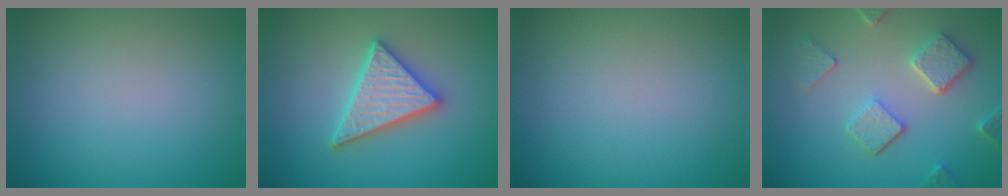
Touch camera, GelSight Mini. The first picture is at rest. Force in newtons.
{"total": 5.0, "press": 5.0, "slide": 0.6}
{"total": 0.0}
{"total": 5.0, "press": 3.9, "slide": 3.2}